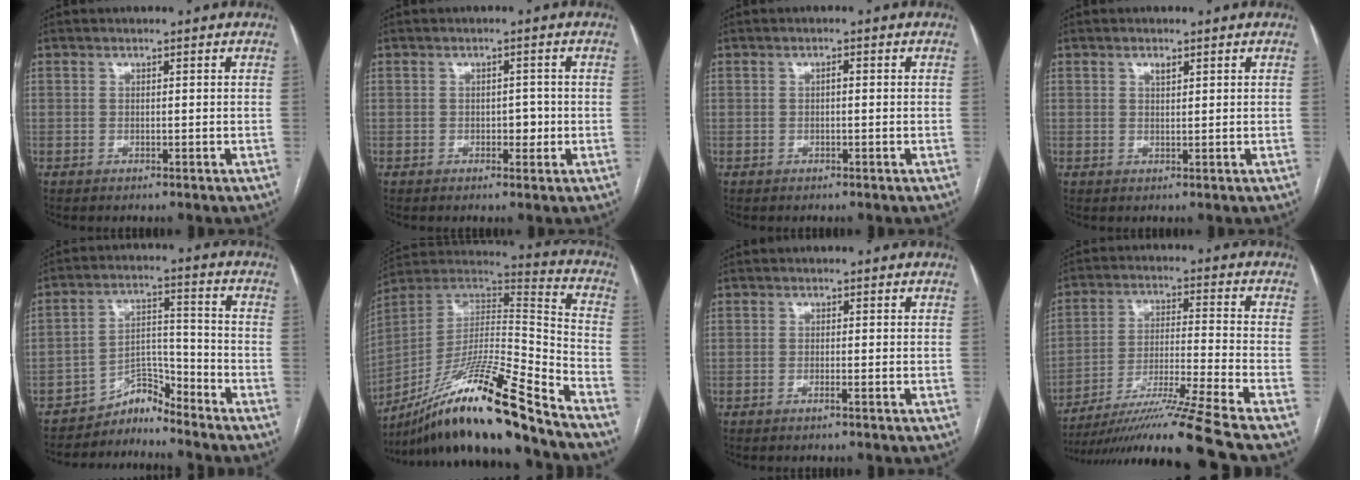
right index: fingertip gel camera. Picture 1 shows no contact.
{"total": 2.2, "force": [-0.5, 1.3, 1.6], "torque": [-0.018, 0.004, -0.005]}
{"total": 0.8, "force": [-0.1, 0.2, 0.8], "torque": [-0.014, 0.003, -0.002]}
{"total": 1.2, "force": [0.7, 0.4, 0.8], "torque": [-0.016, 0.000, 0.012]}
{"total": 5.3, "force": [-5.2, 0.7, -0.4], "torque": [0.019, 0.030, -0.087]}
{"total": 22.6, "force": [-17.1, -0.2, 14.9], "torque": [-0.261, -0.005, -0.309]}
{"total": 0.8, "force": [-0.4, -0.2, 0.6], "torque": [-0.011, 0.001, -0.009]}
{"total": 17.8, "force": [-14.5, -3.6, 9.6], "torque": [-0.170, -0.021, -0.250]}